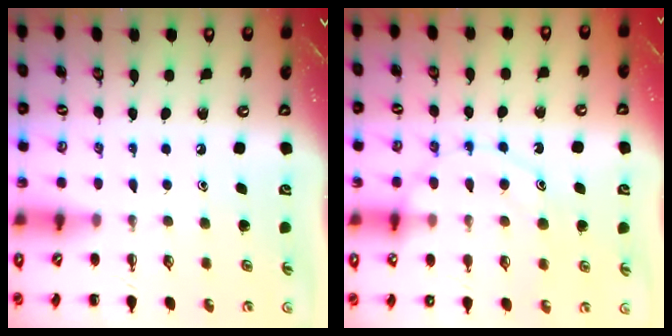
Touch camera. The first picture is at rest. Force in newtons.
{"total": 11.8, "press": 11.7, "slide": 1.1}